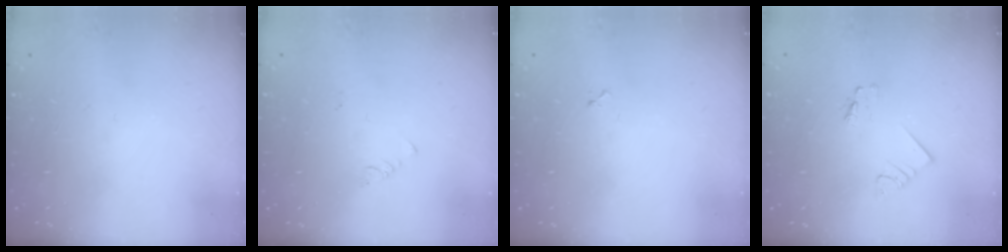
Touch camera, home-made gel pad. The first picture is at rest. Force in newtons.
{"total": 1.9, "press": 1.9, "slide": 0.4}
{"total": 3.4, "press": 3.4, "slide": 0.4}
{"total": 1.2, "press": 1.2, "slide": 0.1}